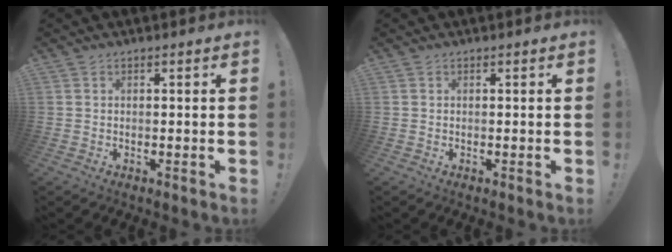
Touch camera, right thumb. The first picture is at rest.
{"total": 0.0}